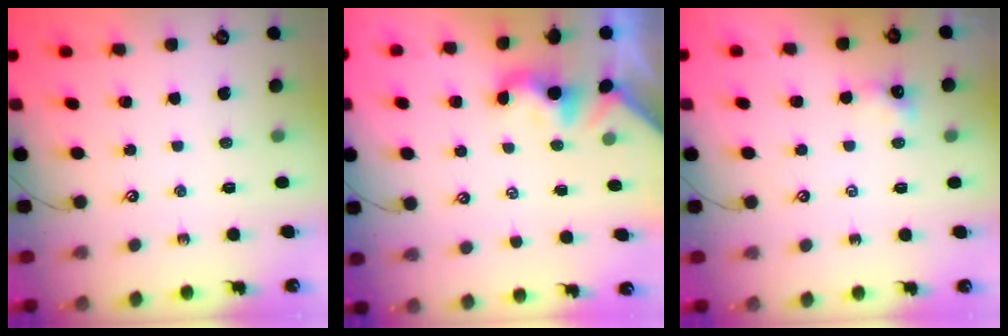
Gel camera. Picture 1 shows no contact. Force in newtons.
{"total": 1.9, "press": 1.8, "slide": 0.5}
{"total": 0.8, "press": 0.8, "slide": 0.3}